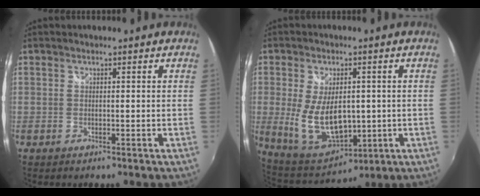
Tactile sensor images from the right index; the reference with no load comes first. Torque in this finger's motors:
{"motor_torque": [1.73, 0.40, 0.36, 0.18]}